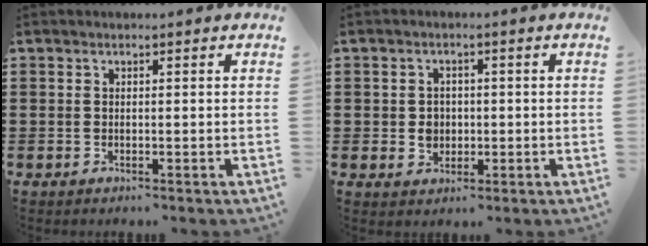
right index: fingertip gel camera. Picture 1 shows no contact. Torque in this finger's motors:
{"motor_torque": [0.56, 0.22, 0.18, 0.00]}